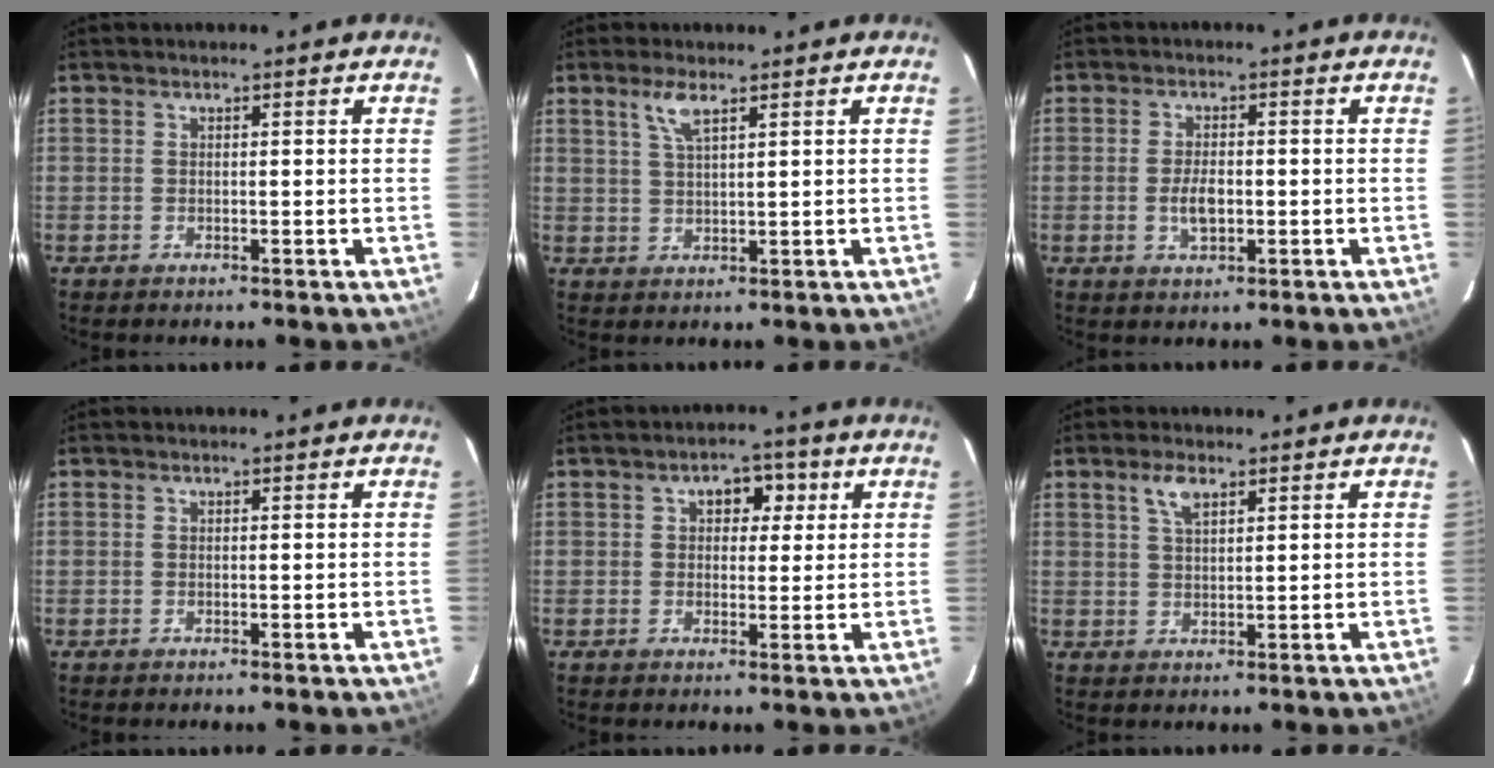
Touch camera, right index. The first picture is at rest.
{"total": 3.7, "force": [2.4, 0.5, 2.8], "torque": [-0.057, 0.003, 0.049]}
{"total": 4.3, "force": [-0.8, 2.2, 3.6], "torque": [-0.070, -0.001, -0.012]}
{"total": 0.0}
{"total": 4.4, "force": [1.5, 3.1, 2.7], "torque": [-0.033, 0.013, 0.019]}
{"total": 3.4, "force": [2.2, 1.0, 2.5], "torque": [-0.048, 0.004, 0.042]}